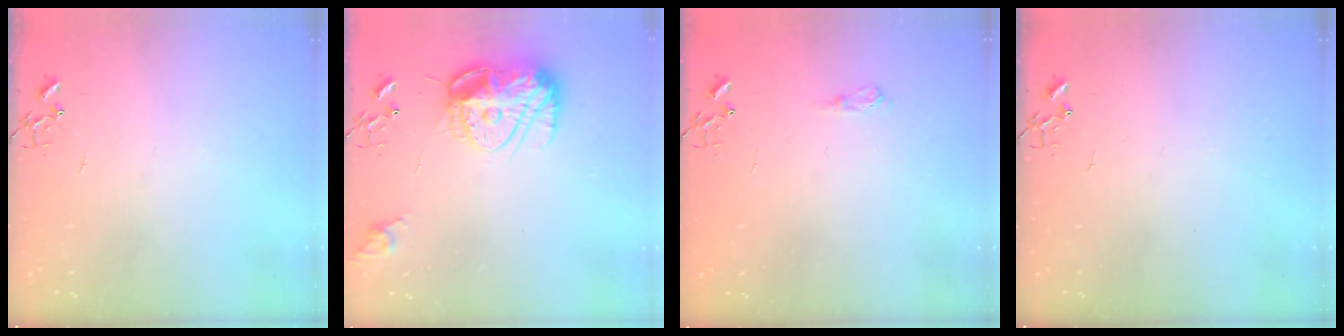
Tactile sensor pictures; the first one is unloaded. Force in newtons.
{"total": 15.2, "press": 15.2, "slide": 1.5}
{"total": 5.4, "press": 5.4, "slide": 0.6}
{"total": 0.0}